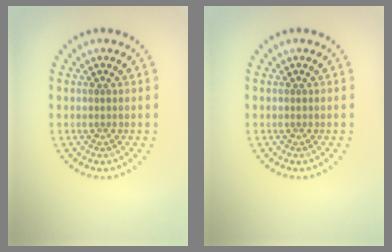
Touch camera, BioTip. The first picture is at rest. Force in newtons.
{"total": 0.0}